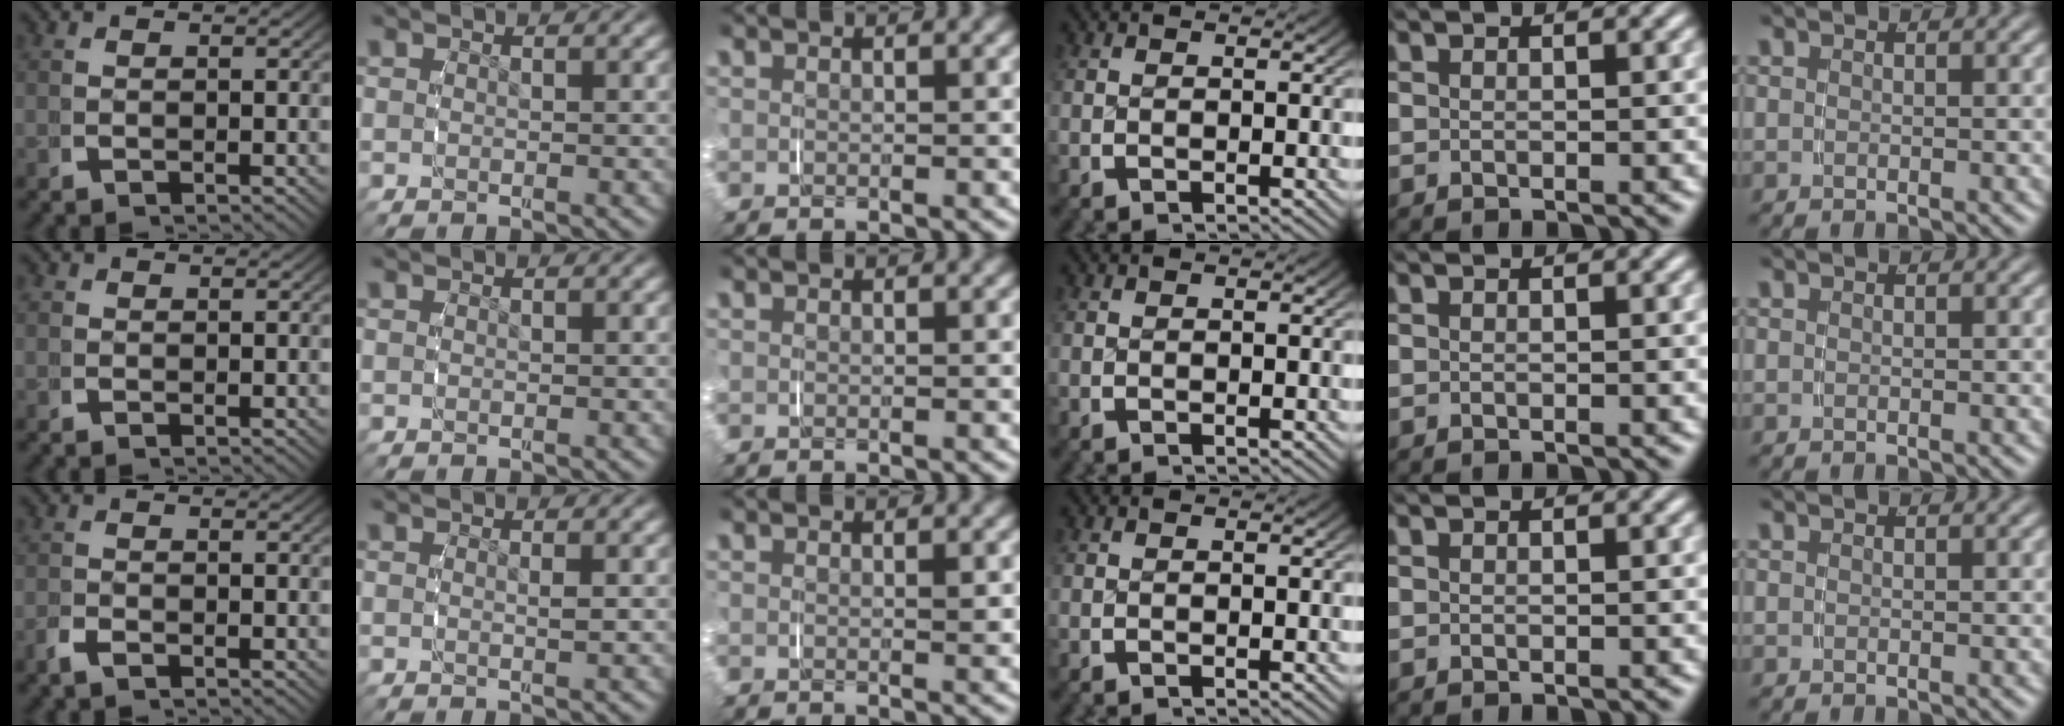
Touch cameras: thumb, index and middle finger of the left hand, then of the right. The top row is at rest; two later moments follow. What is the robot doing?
{"motion": "grasp_and_lifting", "object": "toothpaste"}